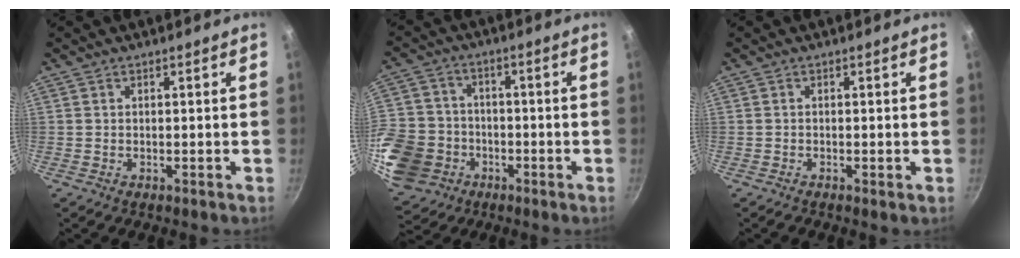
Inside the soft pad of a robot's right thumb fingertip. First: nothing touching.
{"total": 19.4, "force": [-6.2, 15.9, 9.2], "torque": [-0.203, 0.031, -0.111]}
{"total": 0.7, "force": [-0.3, 0.2, 0.6], "torque": [-0.013, 0.002, -0.007]}